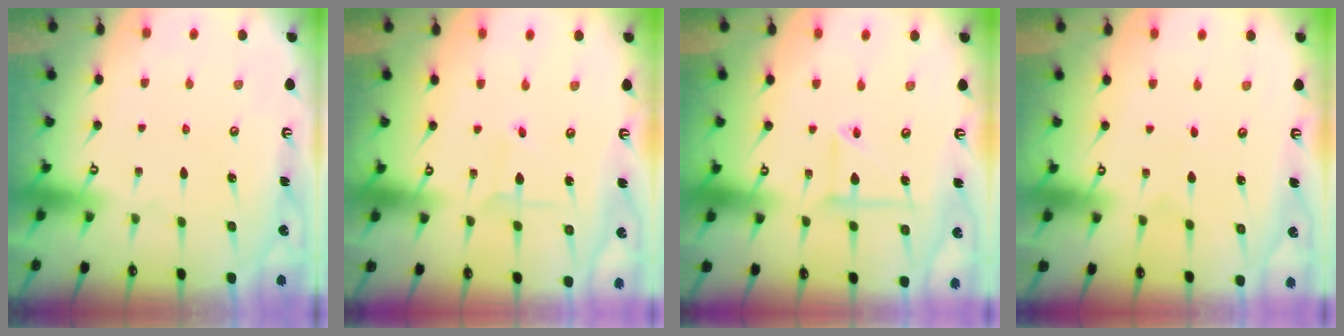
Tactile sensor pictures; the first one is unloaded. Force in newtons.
{"total": 2.3, "press": 2.3, "slide": 0.2}
{"total": 6.7, "press": 6.7, "slide": 0.4}
{"total": 0.5, "press": 0.5, "slide": 0.0}